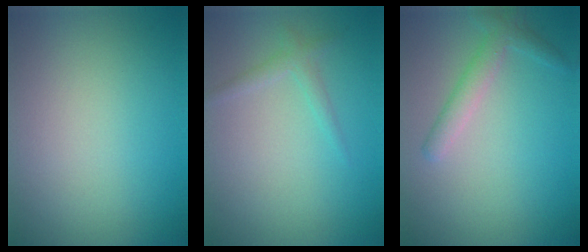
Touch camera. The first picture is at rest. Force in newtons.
{"total": 1.2, "press": 1.2, "slide": 0.0}
{"total": 2.2, "press": 2.2, "slide": 0.1}